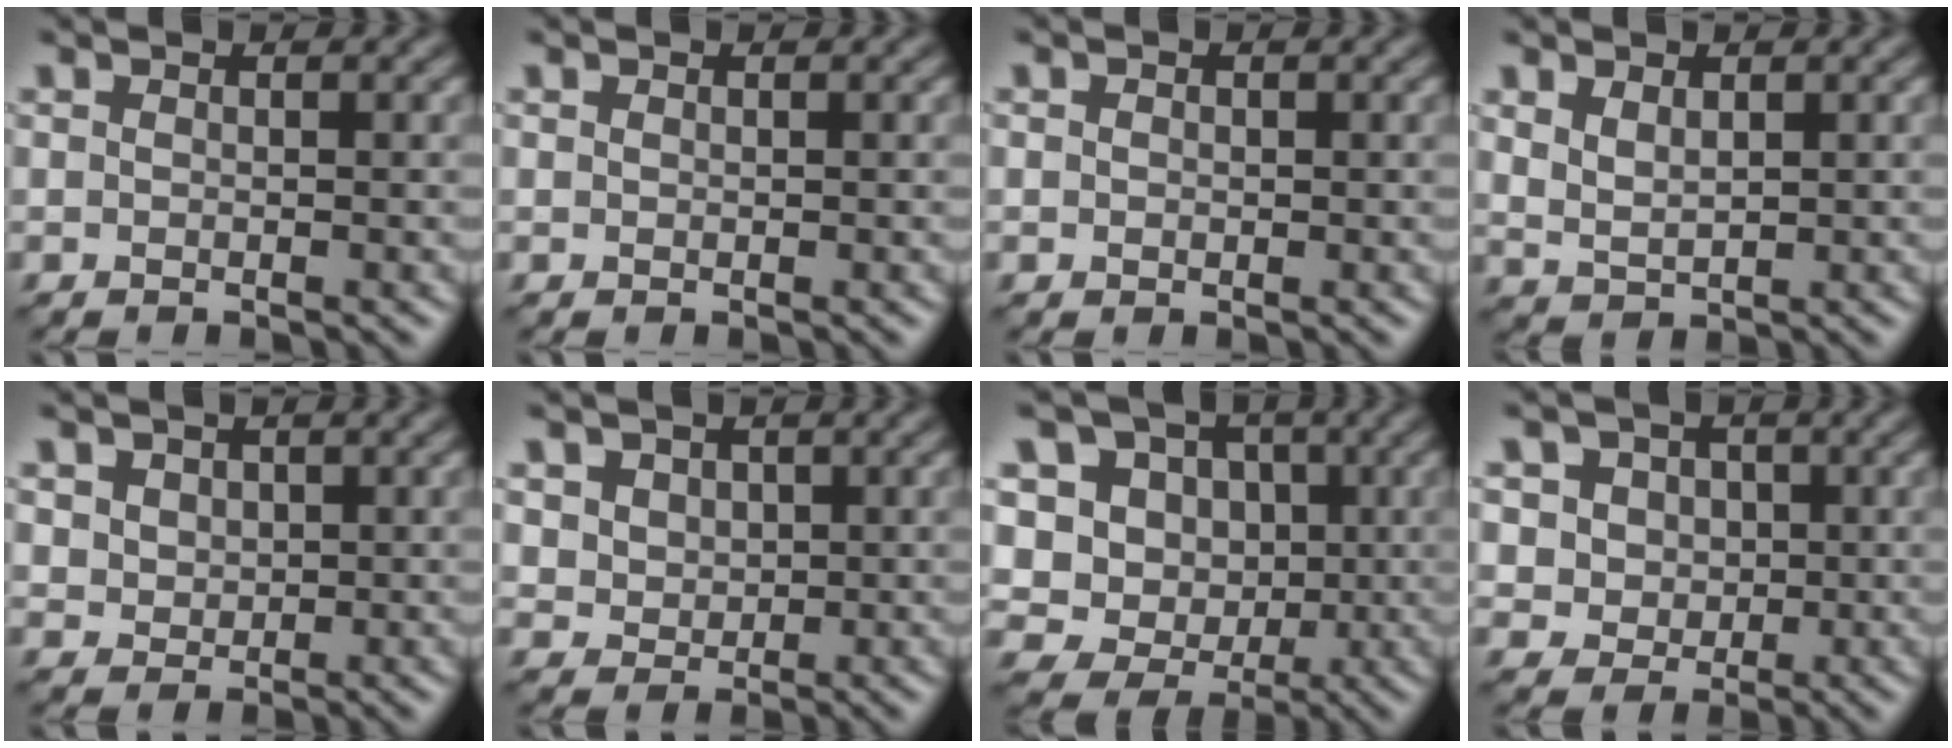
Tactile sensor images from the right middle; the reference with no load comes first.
{"total": 0.0}
{"total": 0.6, "force": [0.1, 0.5, 0.2], "torque": [-0.002, -0.002, 0.000]}
{"total": 2.2, "force": [1.1, 1.3, 1.4], "torque": [-0.034, -0.005, 0.027]}
{"total": 3.0, "force": [1.4, 2.4, 1.3], "torque": [-0.040, 0.006, 0.033]}
{"total": 3.8, "force": [1.6, 3.1, 1.6], "torque": [-0.044, 0.004, 0.035]}
{"total": 13.5, "force": [2.9, 12.1, 5.2], "torque": [-0.135, 0.032, 0.047]}
{"total": 6.2, "force": [2.3, 5.2, 2.5], "torque": [-0.042, 0.013, 0.025]}